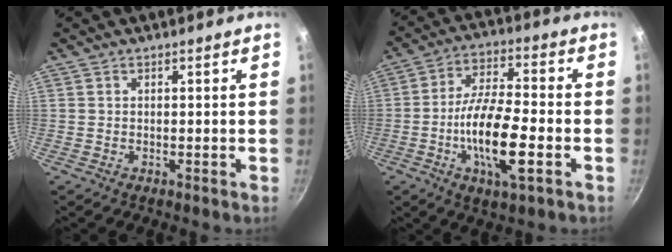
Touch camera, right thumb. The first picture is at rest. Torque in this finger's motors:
{"motor_torque": [2.76, 2.25, 1.71, -0.08, 0.15]}